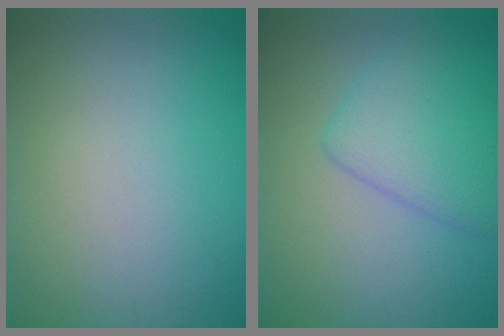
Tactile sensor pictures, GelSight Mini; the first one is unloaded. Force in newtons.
{"total": 4.2, "press": 4.2, "slide": 0.1}